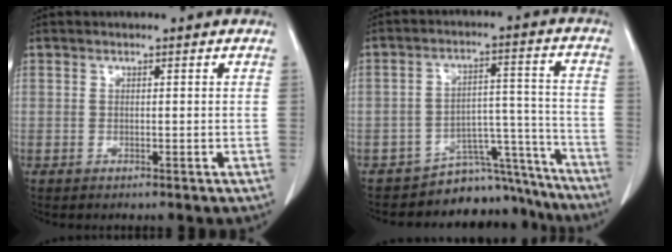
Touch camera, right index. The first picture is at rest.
{"total": 10.5, "force": [-9.9, 3.6, -0.5], "torque": [0.042, 0.083, -0.139]}